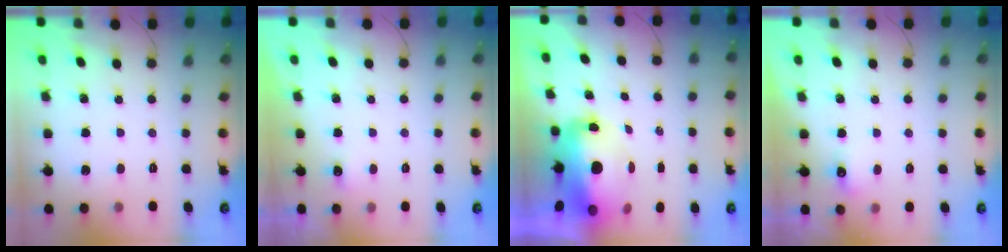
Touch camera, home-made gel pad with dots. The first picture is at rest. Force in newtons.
{"total": 3.2, "press": 1.2, "slide": 3.0}
{"total": 15.1, "press": 11.1, "slide": 10.3}
{"total": 3.9, "press": 3.7, "slide": 1.0}